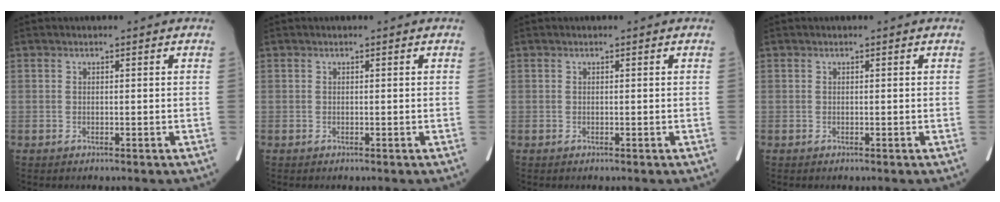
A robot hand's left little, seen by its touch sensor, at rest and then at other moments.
{"total": 0.0}
{"total": 0.0}
{"total": 0.0}